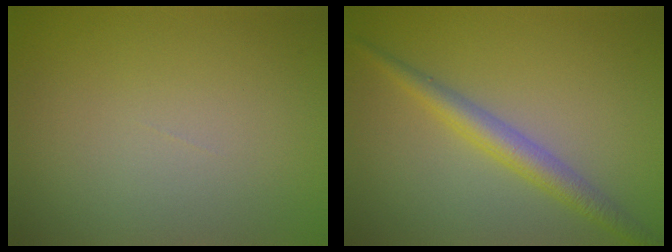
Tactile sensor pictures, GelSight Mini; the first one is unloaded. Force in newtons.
{"total": 2.9, "press": 2.9, "slide": 0.1}